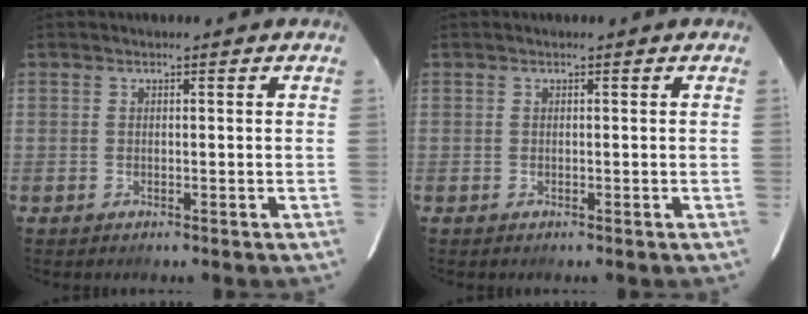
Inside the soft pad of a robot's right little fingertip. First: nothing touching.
{"total": 0.0}